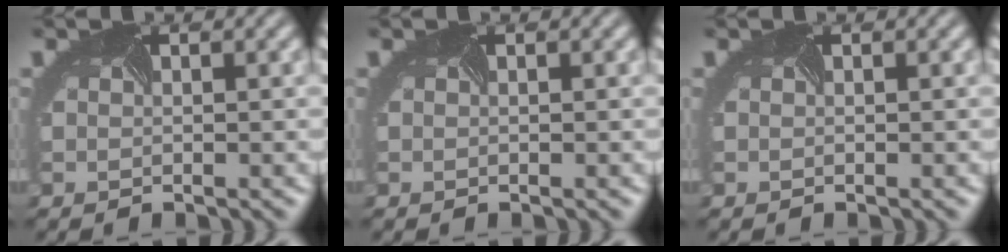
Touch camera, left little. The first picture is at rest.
{"total": 0.0}
{"total": 0.0}